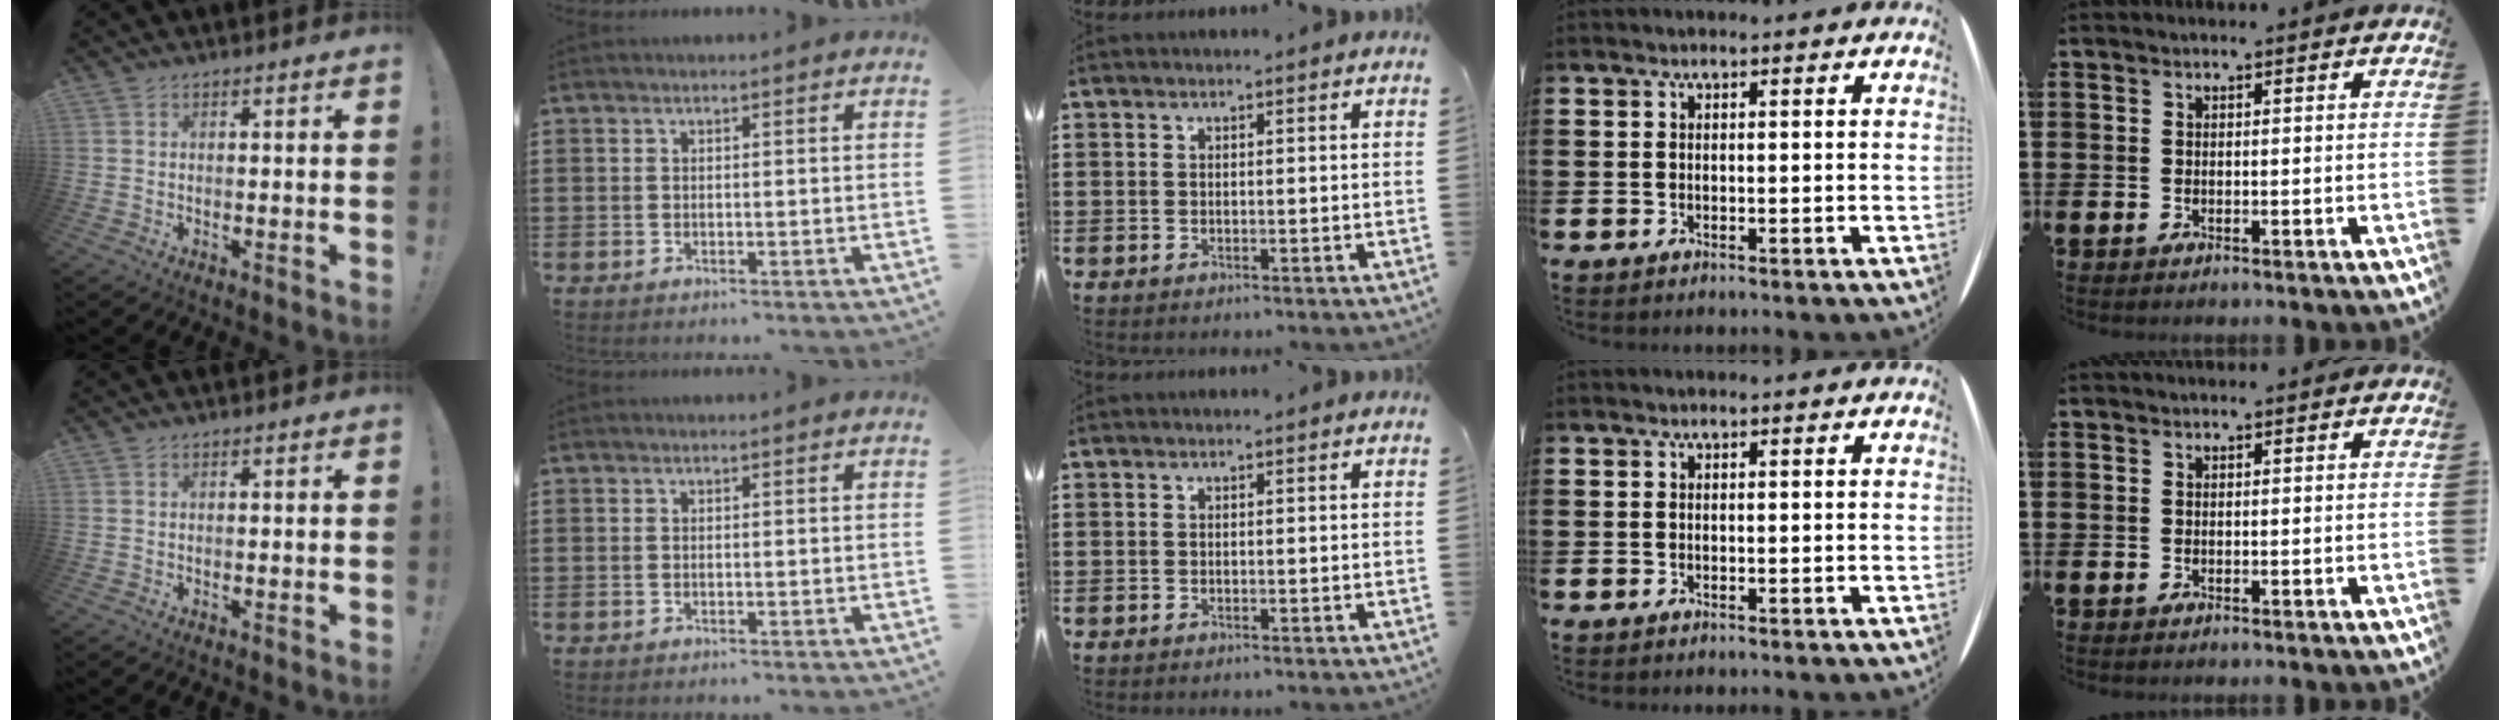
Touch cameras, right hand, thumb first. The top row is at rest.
{}